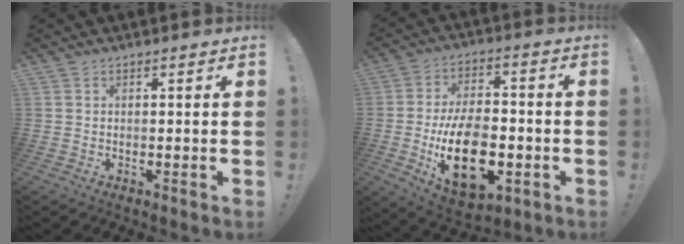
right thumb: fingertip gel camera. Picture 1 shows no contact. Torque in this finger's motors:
{"motor_torque": [2.20, 2.81, 1.95, -0.82, 0.68]}